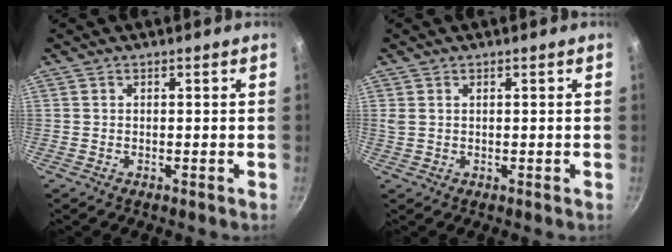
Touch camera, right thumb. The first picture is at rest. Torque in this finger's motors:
{"motor_torque": [-0.32, -0.19, 0.44, 0.08, 0.06]}